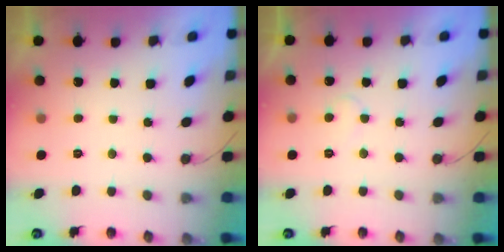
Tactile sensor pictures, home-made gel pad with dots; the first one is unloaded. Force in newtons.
{"total": 4.3, "press": 4.3, "slide": 0.2}